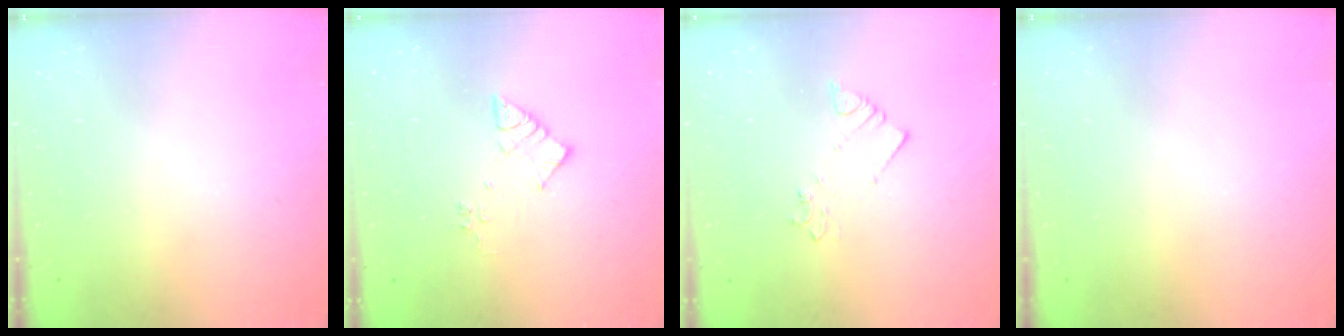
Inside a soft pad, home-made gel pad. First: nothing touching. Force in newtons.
{"total": 7.2, "press": 7.2, "slide": 0.5}
{"total": 2.7, "press": 2.7, "slide": 0.3}
{"total": 0.0}